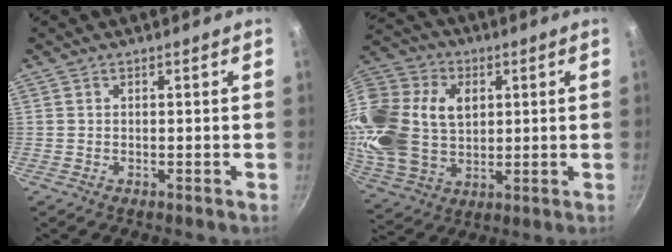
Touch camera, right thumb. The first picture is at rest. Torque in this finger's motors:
{"motor_torque": [1.44, 3.57, 0.35, -0.17, 0.26]}